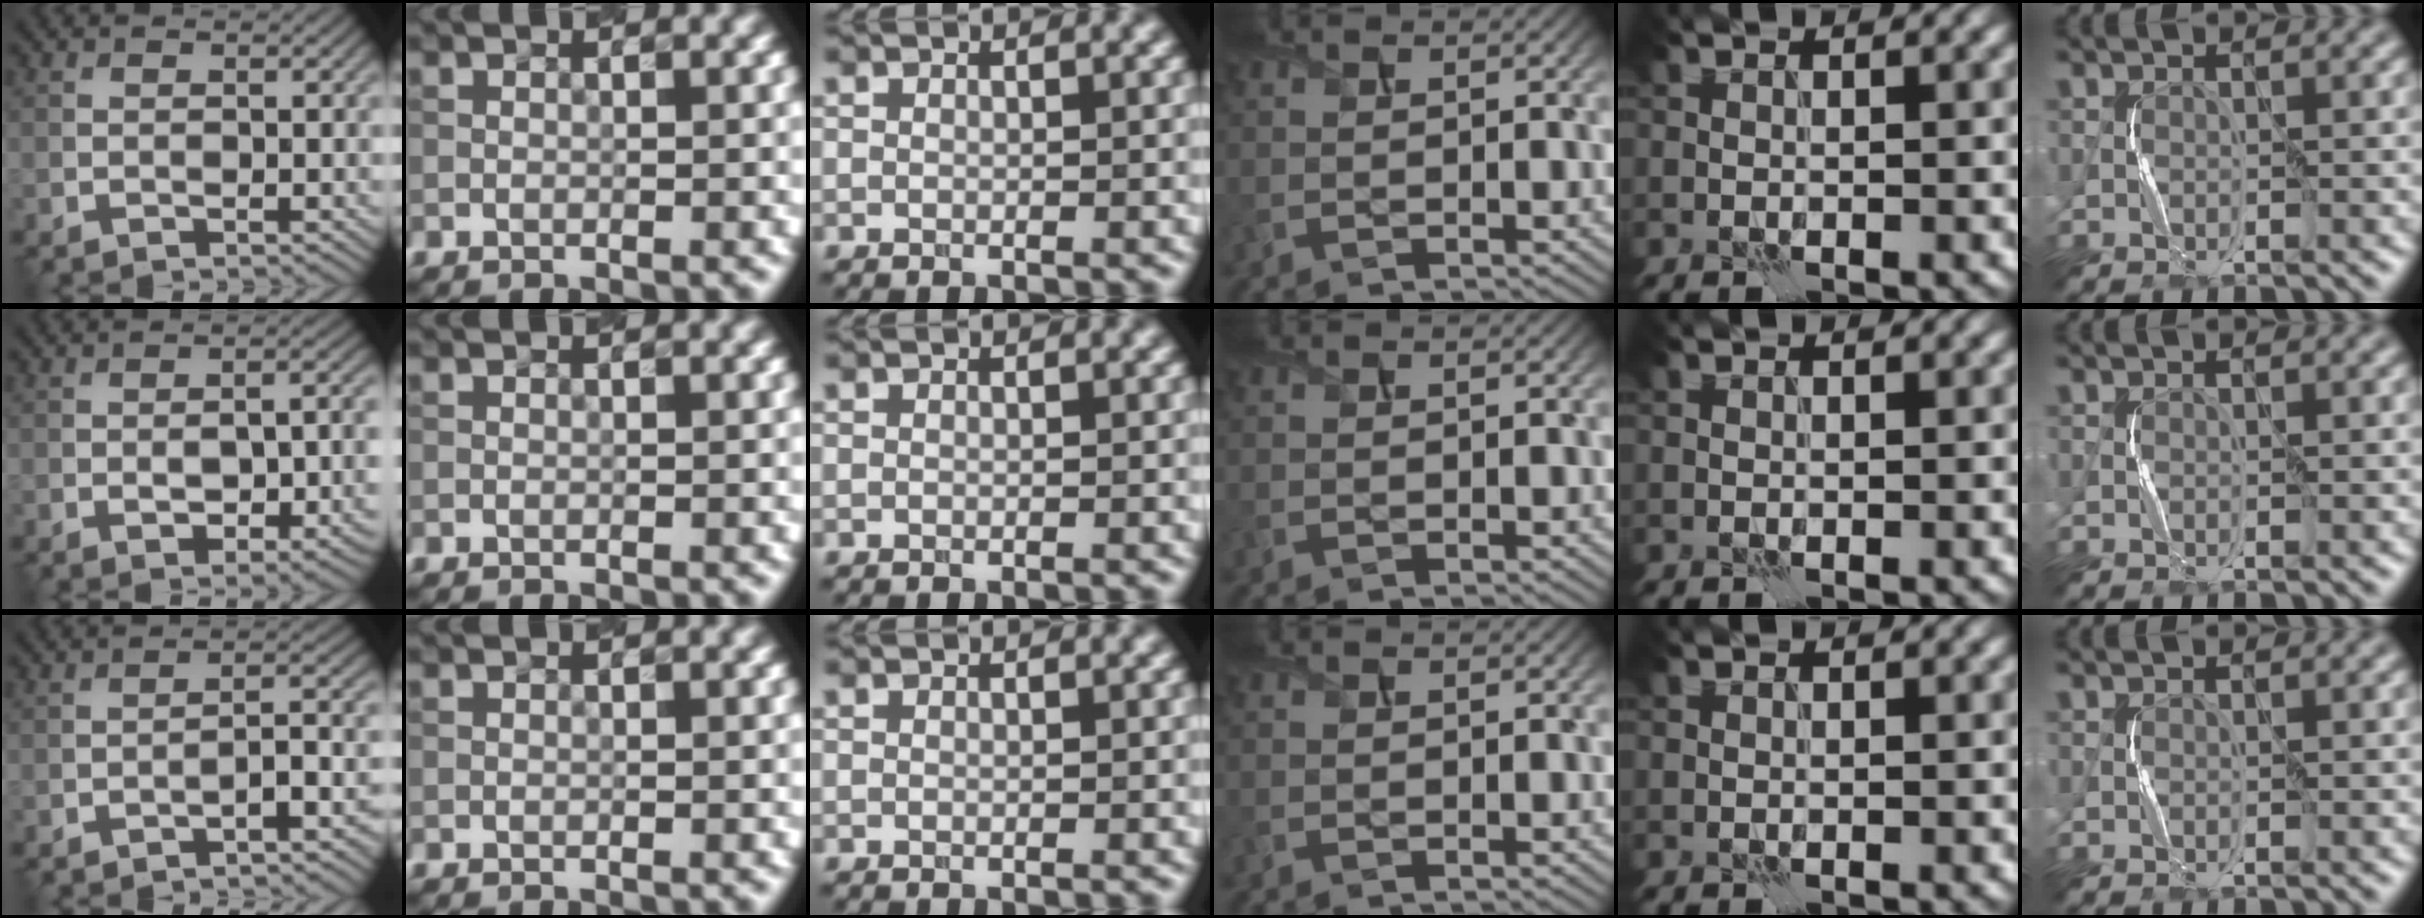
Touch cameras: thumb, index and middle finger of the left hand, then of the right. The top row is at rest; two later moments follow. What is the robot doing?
{"motion": "squeeze", "object": "air blower"}